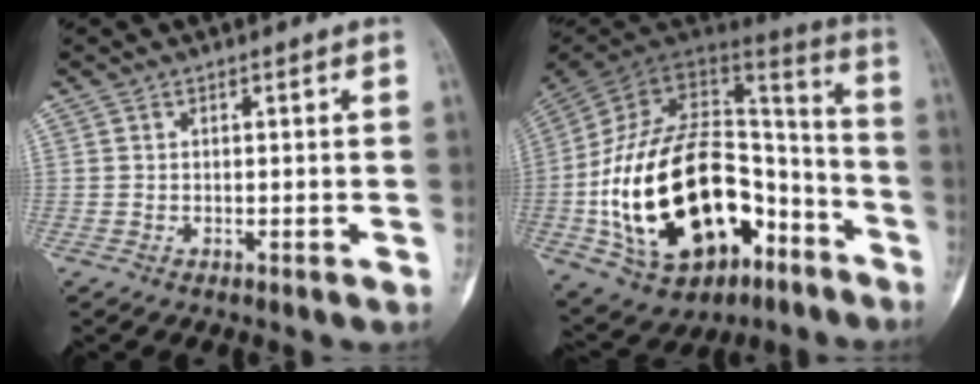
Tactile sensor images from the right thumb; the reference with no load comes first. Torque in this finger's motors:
{"motor_torque": [0.68, 0.81, 2.67, -0.10, 0.86]}